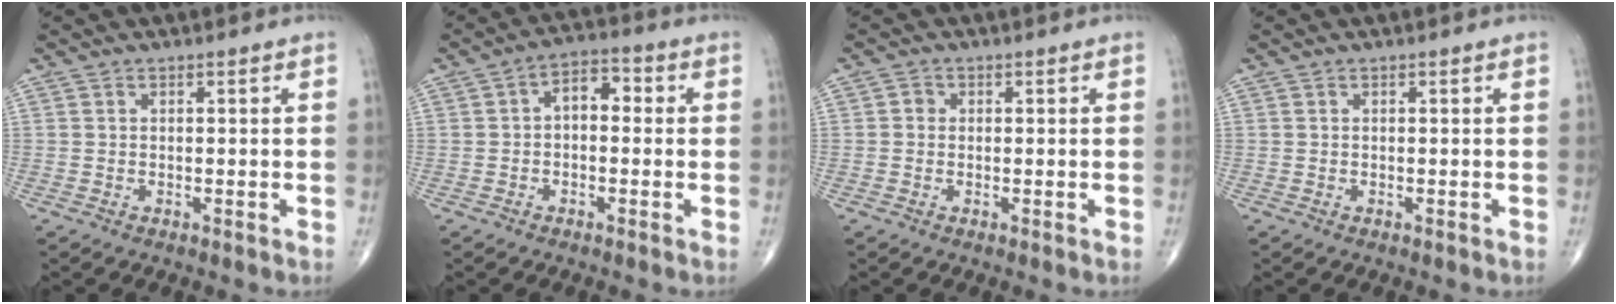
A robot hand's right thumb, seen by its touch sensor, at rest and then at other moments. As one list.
[{"total": 5.7, "force": [0.2, 3.5, 4.5], "torque": [-0.047, 0.020, -0.010]}, {"total": 1.2, "force": [0.0, 1.1, 0.5], "torque": [-0.002, 0.003, -0.004]}, {"total": 0.0}]